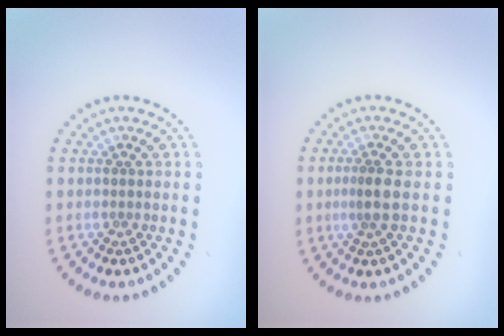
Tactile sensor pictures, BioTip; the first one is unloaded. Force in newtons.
{"total": 2.2, "press": 1.8, "slide": 1.3}